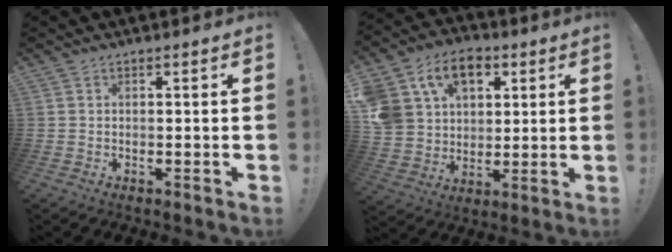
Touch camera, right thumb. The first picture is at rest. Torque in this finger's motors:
{"motor_torque": [0.27, 0.44, 0.95, 0.63, 0.23]}